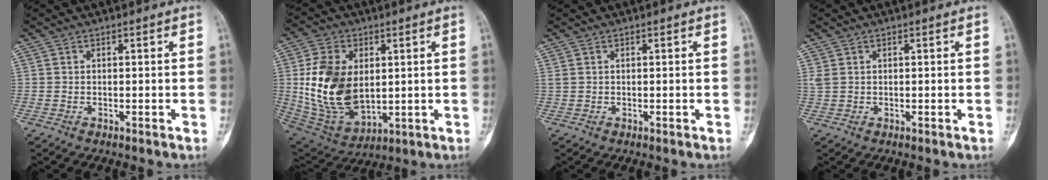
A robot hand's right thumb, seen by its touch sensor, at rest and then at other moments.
{"total": 17.8, "force": [1.7, 11.4, 13.5], "torque": [-0.243, -0.014, 0.051]}
{"total": 0.6, "force": [0.4, 0.3, 0.4], "torque": [-0.009, 0.008, 0.011]}
{"total": 1.0, "force": [0.6, 0.6, 0.6], "torque": [-0.014, 0.008, 0.017]}